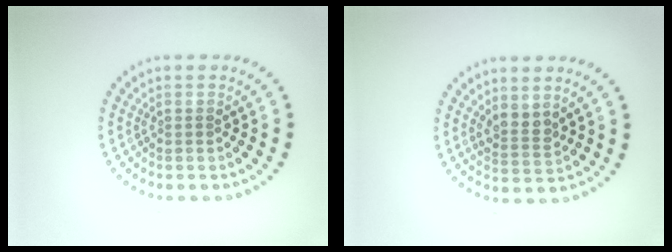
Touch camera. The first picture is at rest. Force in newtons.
{"total": 2.0, "press": 1.7, "slide": 1.2}